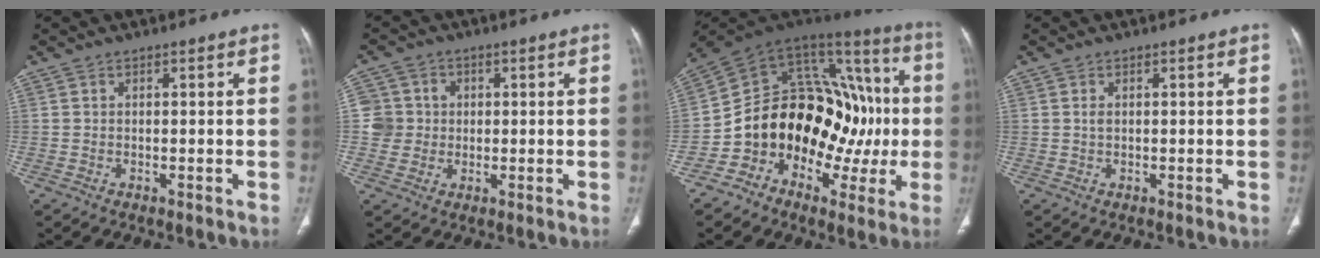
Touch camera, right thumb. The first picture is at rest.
{"total": 5.8, "force": [0.4, 5.8, 0.8], "torque": [0.014, 0.008, 0.004]}
{"total": 26.1, "force": [-3.4, 17.8, 18.8], "torque": [-0.235, 0.083, -0.049]}
{"total": 0.9, "force": [0.2, 0.5, 0.7], "torque": [-0.016, 0.003, 0.007]}